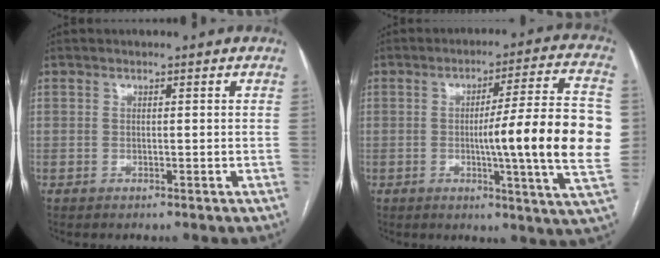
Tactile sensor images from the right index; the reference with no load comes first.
{"total": 17.6, "force": [-1.2, -0.5, 17.6], "torque": [-0.223, 0.001, -0.021]}